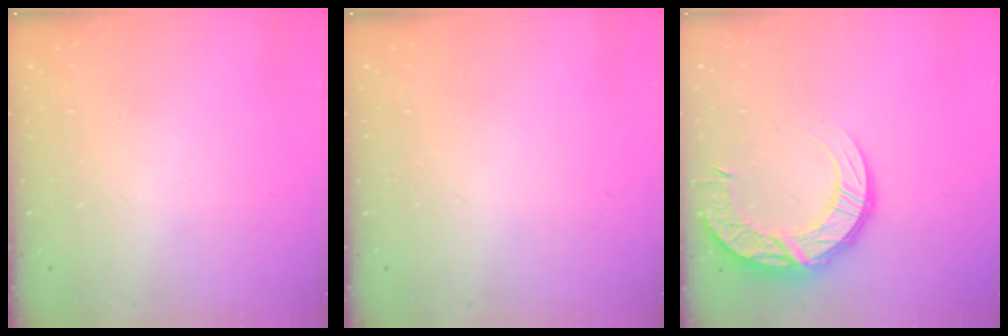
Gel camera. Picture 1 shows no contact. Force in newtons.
{"total": 0.0}
{"total": 19.5, "press": 19.4, "slide": 1.5}